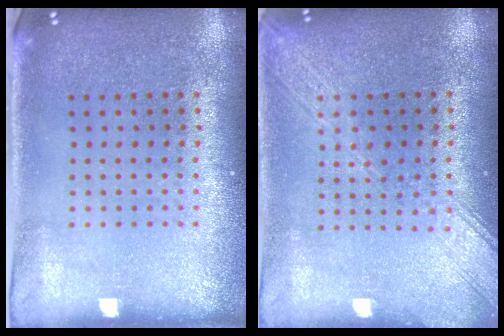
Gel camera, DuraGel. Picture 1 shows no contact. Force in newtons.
{"total": 2.0, "press": 2.0, "slide": 0.3}